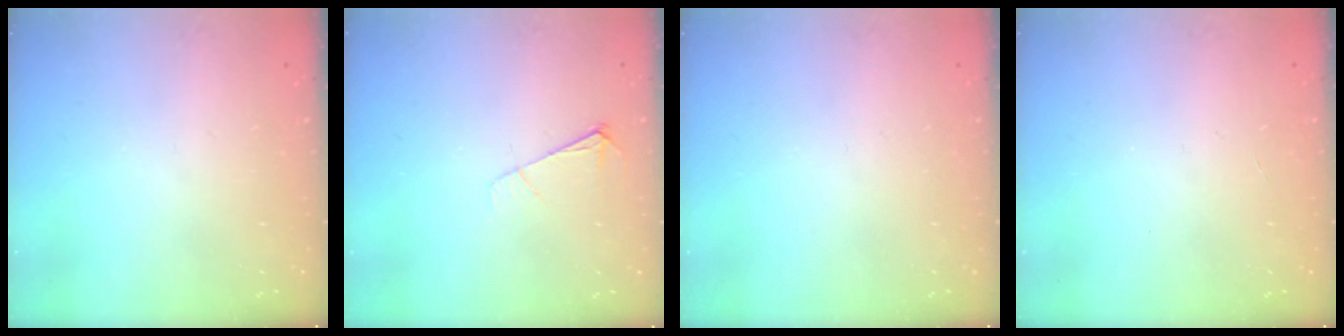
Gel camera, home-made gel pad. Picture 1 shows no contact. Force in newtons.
{"total": 5.5, "press": 5.4, "slide": 0.7}
{"total": 0.0}
{"total": 0.0}